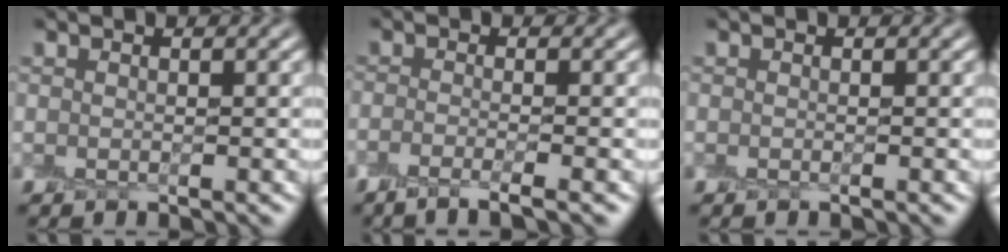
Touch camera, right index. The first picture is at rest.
{"total": 2.7, "force": [-1.8, 0.3, 1.9], "torque": [-0.030, -0.006, -0.039]}
{"total": 0.0}